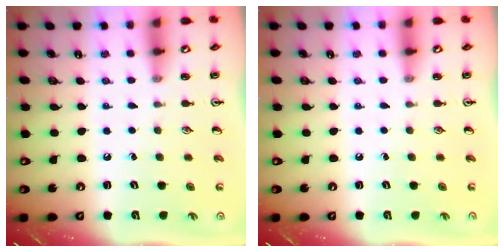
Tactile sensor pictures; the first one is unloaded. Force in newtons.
{"total": 0.0}